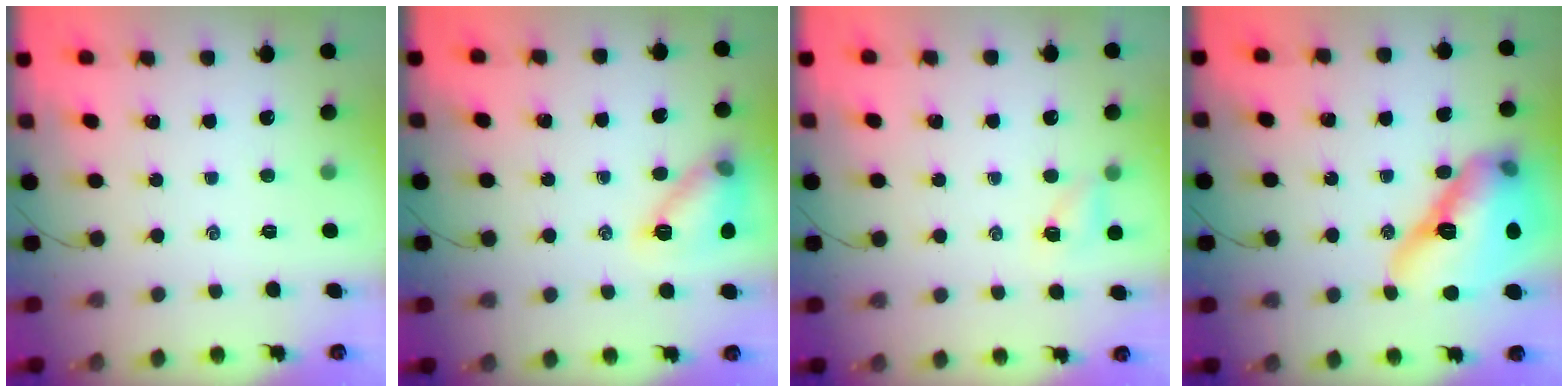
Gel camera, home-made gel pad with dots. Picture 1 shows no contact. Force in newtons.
{"total": 11.5, "press": 11.5, "slide": 0.4}
{"total": 3.9, "press": 3.7, "slide": 1.2}
{"total": 19.7, "press": 18.9, "slide": 5.7}